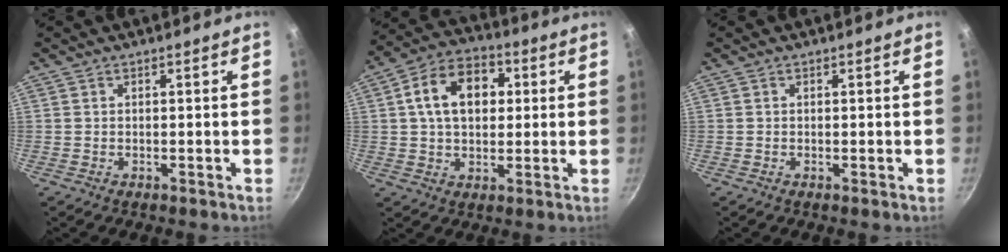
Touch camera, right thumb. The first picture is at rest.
{"total": 13.5, "force": [2.7, 9.3, 9.4], "torque": [-0.124, 0.019, 0.030]}
{"total": 0.0}